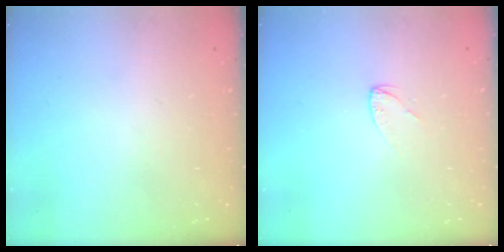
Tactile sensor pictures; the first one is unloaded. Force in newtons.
{"total": 2.5, "press": 2.5, "slide": 0.2}